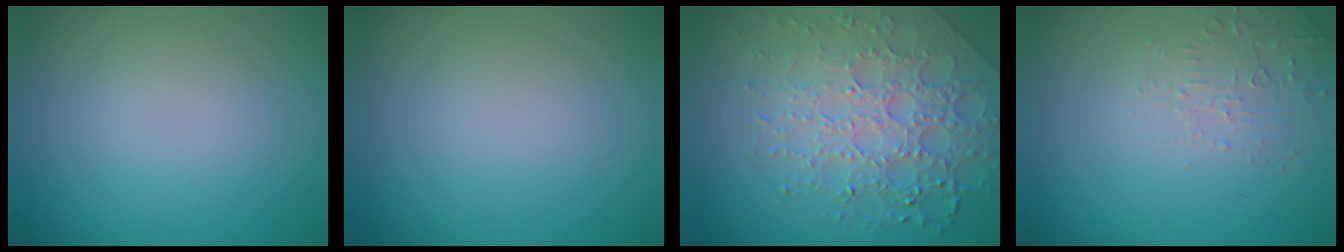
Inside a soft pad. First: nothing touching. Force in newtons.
{"total": 0.0}
{"total": 7.2, "press": 5.2, "slide": 5.0}
{"total": 1.9, "press": 1.9, "slide": 0.3}